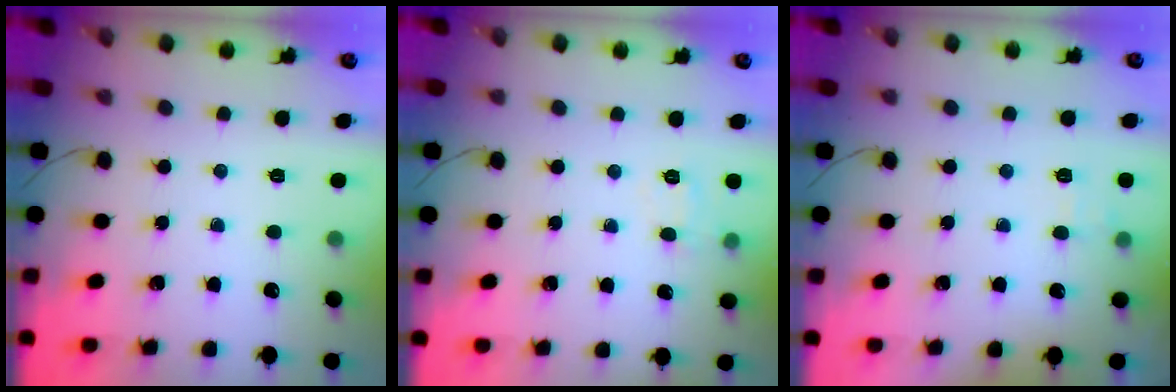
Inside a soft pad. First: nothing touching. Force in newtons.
{"total": 6.6, "press": 6.4, "slide": 1.5}
{"total": 6.6, "press": 6.3, "slide": 1.6}